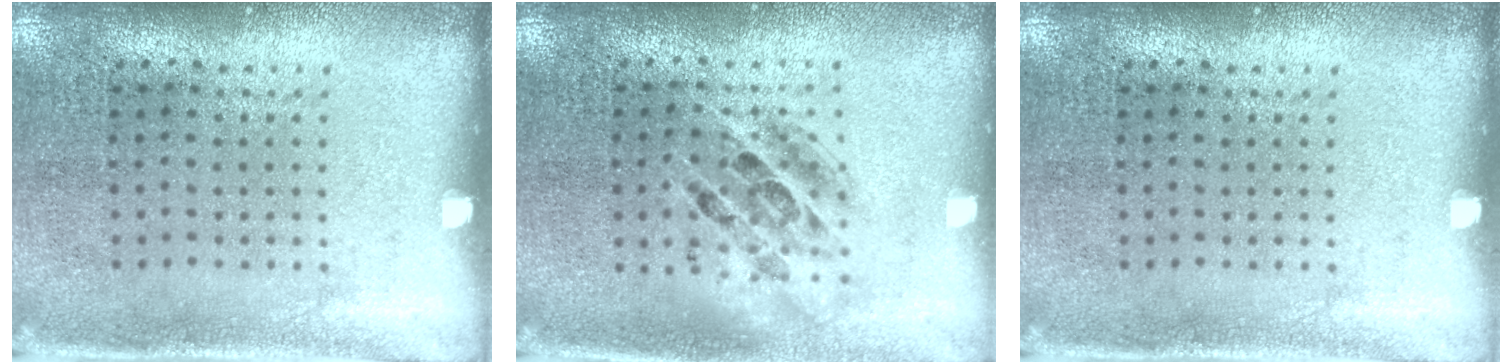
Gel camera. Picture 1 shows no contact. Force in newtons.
{"total": 1.3, "press": 1.1, "slide": 0.6}
{"total": 0.0}